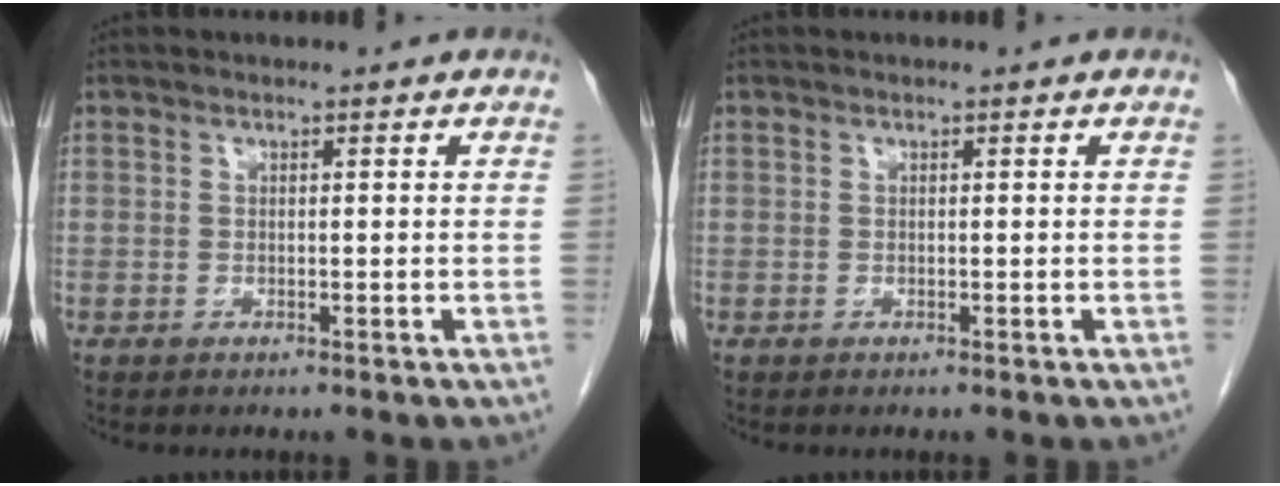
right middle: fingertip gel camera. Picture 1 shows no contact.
{"total": 0.0}